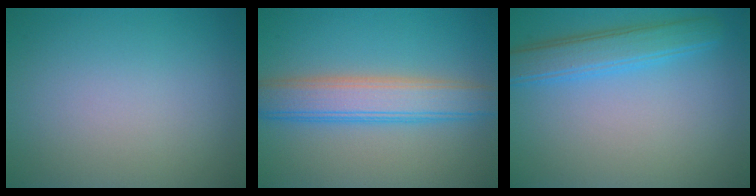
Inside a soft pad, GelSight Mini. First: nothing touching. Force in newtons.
{"total": 5.6, "press": 5.6, "slide": 0.1}
{"total": 3.7, "press": 3.7, "slide": 0.1}